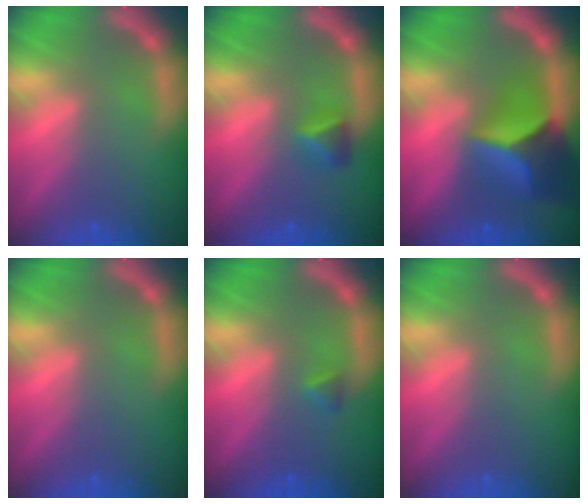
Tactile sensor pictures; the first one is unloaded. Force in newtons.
{"total": 1.9}
{"total": 8.4}
{"total": 0.0}
{"total": 0.9}
{"total": 0.0}